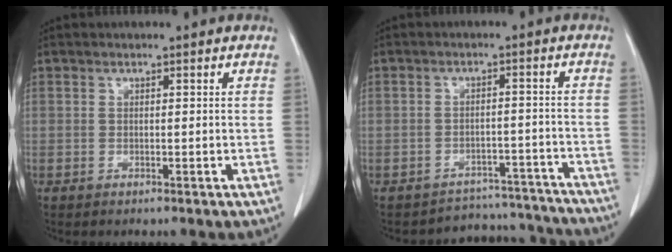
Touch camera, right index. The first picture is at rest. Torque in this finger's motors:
{"motor_torque": [-0.82, -0.16, -1.05, -0.21]}